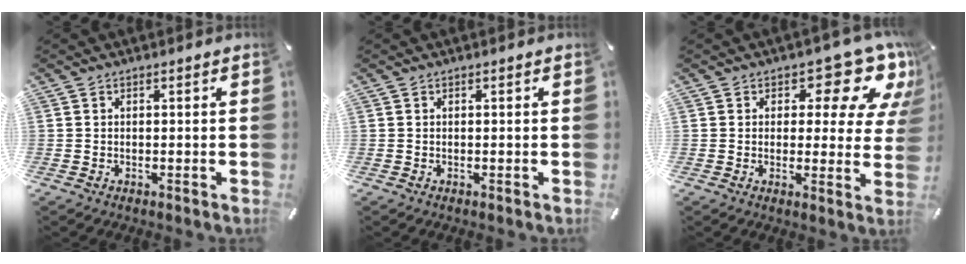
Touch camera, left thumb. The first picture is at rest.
{"total": 0.0}
{"total": 13.2, "force": [7.7, 6.1, 8.9], "torque": [-0.101, -0.057, 0.124]}